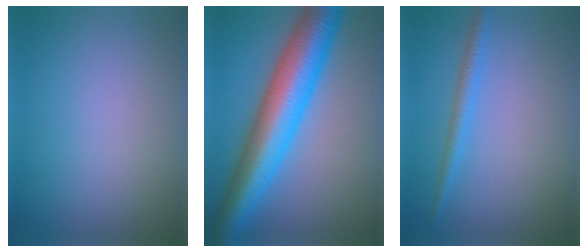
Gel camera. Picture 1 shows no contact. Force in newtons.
{"total": 10.6, "press": 10.6, "slide": 0.1}
{"total": 1.9, "press": 1.9, "slide": 0.1}